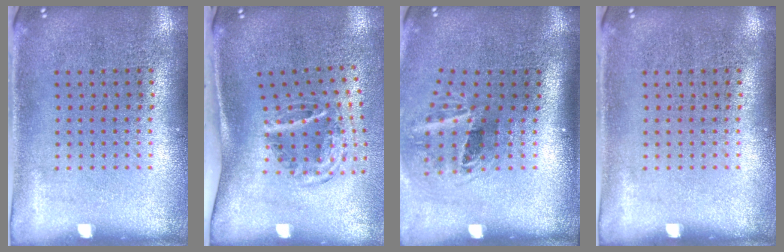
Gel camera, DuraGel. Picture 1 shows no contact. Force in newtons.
{"total": 2.0, "press": 1.2, "slide": 1.6}
{"total": 2.0, "press": 1.2, "slide": 1.6}
{"total": 0.0}